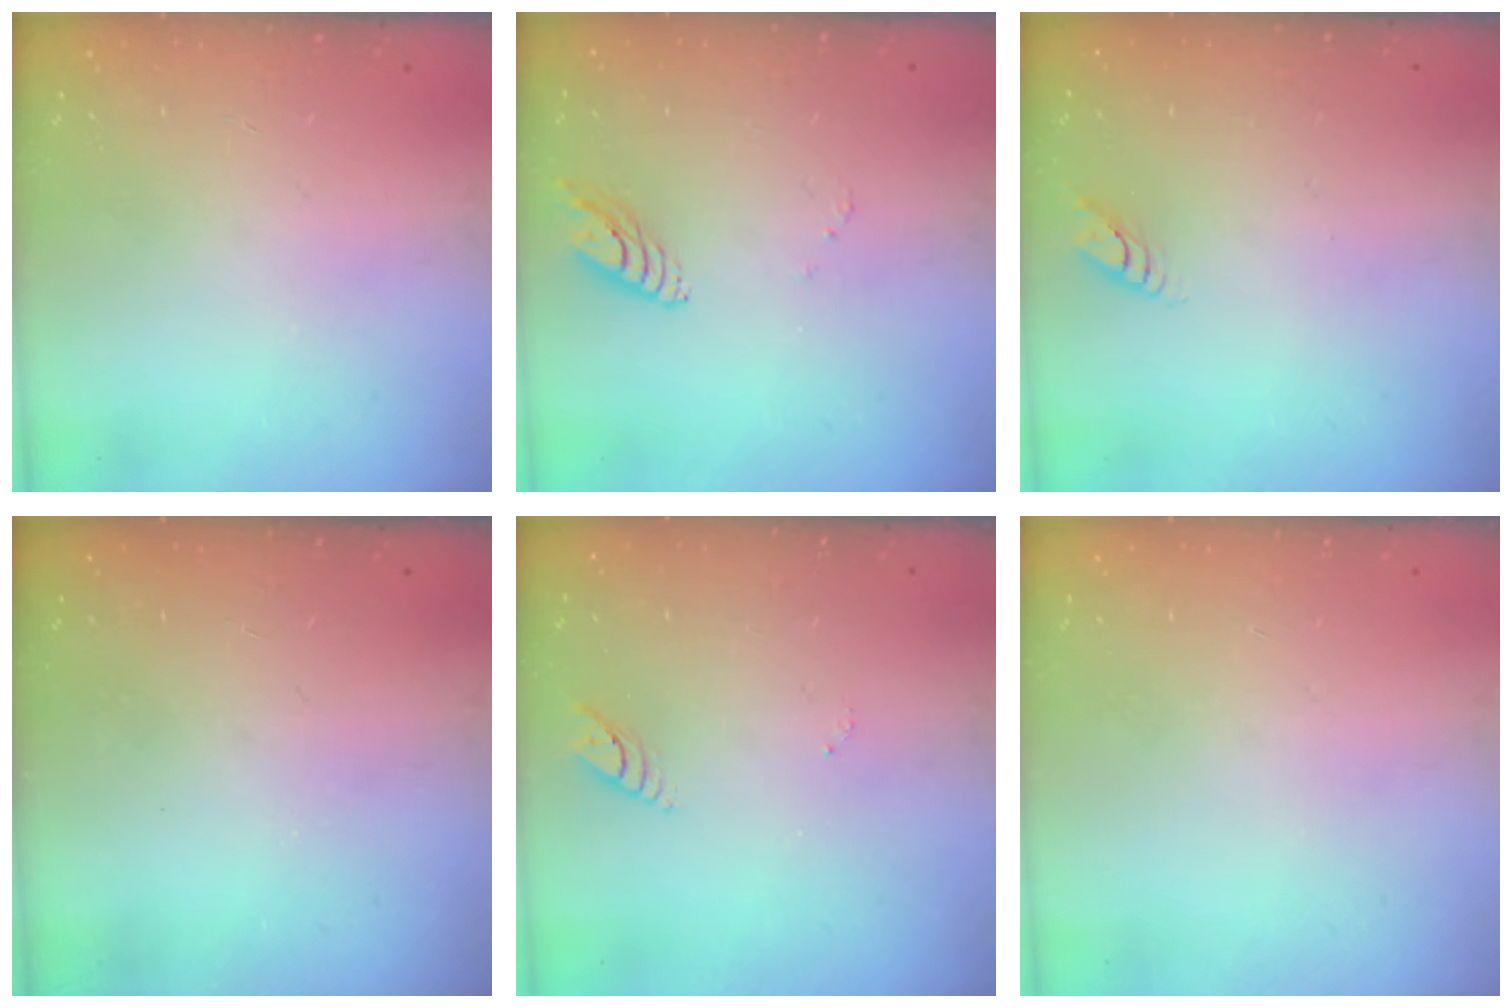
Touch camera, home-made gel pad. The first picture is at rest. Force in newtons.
{"total": 6.0, "press": 6.0, "slide": 0.7}
{"total": 2.8, "press": 2.8, "slide": 0.3}
{"total": 0.0}
{"total": 2.7, "press": 2.7, "slide": 0.2}
{"total": 0.0}